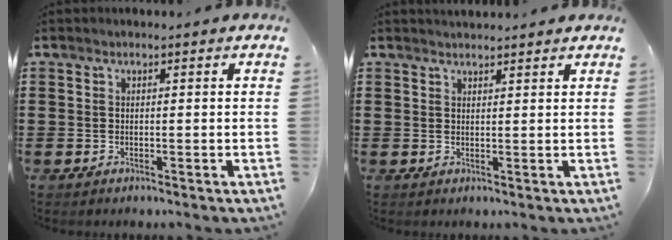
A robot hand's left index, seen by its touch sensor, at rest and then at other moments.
{"total": 1.5, "force": [1.5, 0.1, 0.1], "torque": [-0.005, 0.003, 0.029]}